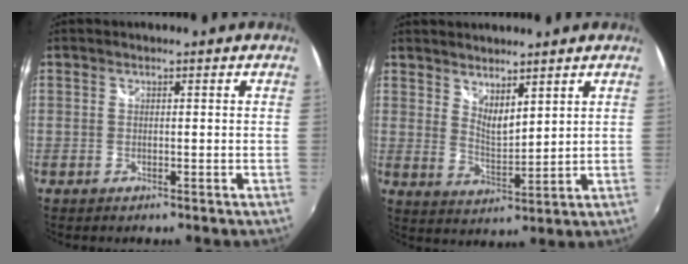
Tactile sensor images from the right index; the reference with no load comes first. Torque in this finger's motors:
{"motor_torque": [-0.08, -0.01, -0.02, 0.01]}